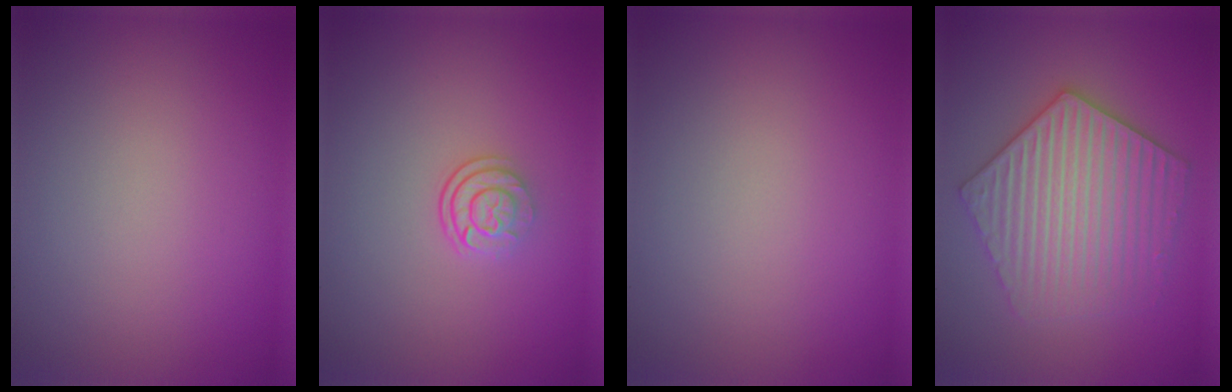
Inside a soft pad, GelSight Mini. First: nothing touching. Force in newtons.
{"total": 2.6, "press": 1.8, "slide": 1.9}
{"total": 0.0}
{"total": 6.1, "press": 6.0, "slide": 0.9}